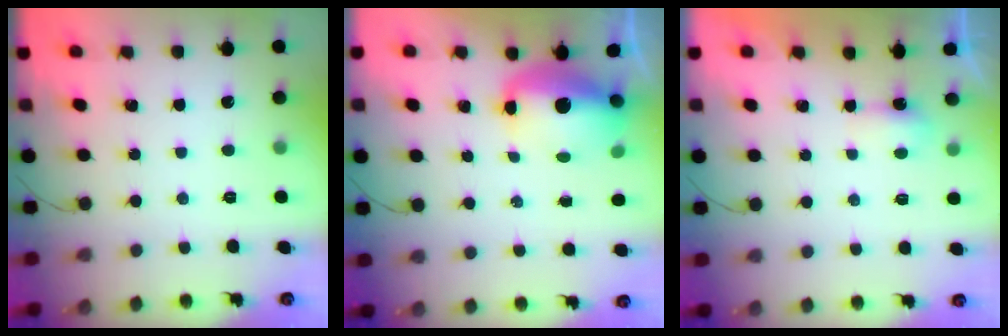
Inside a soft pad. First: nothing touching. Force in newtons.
{"total": 11.4, "press": 11.1, "slide": 2.6}
{"total": 3.8, "press": 3.5, "slide": 1.5}